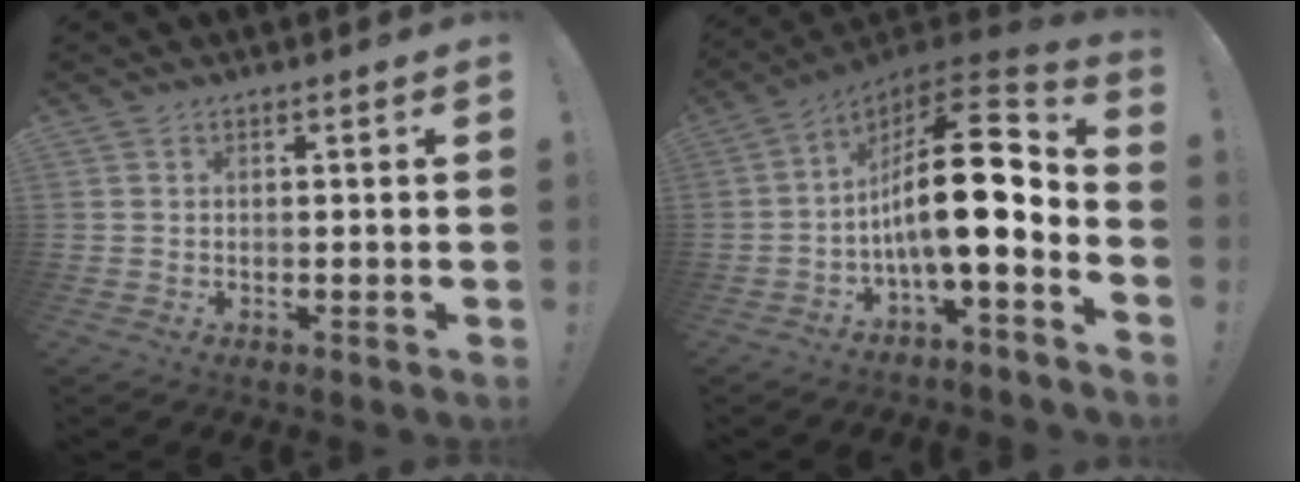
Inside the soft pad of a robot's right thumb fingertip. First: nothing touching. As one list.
[{"total": 18.9, "force": [-0.4, 6.3, 17.8], "torque": [-0.292, 0.000, -0.009]}]